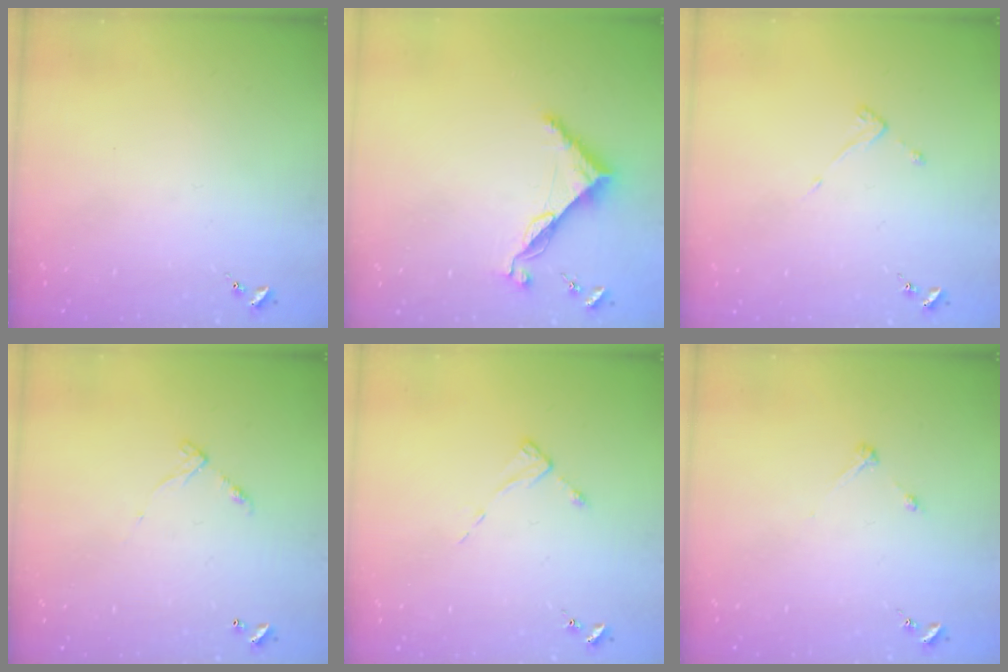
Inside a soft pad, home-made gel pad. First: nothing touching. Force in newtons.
{"total": 9.0, "press": 9.0, "slide": 0.6}
{"total": 3.5, "press": 3.5, "slide": 0.3}
{"total": 6.2, "press": 6.2, "slide": 0.4}
{"total": 2.6, "press": 2.6, "slide": 0.4}
{"total": 3.3, "press": 3.2, "slide": 0.4}